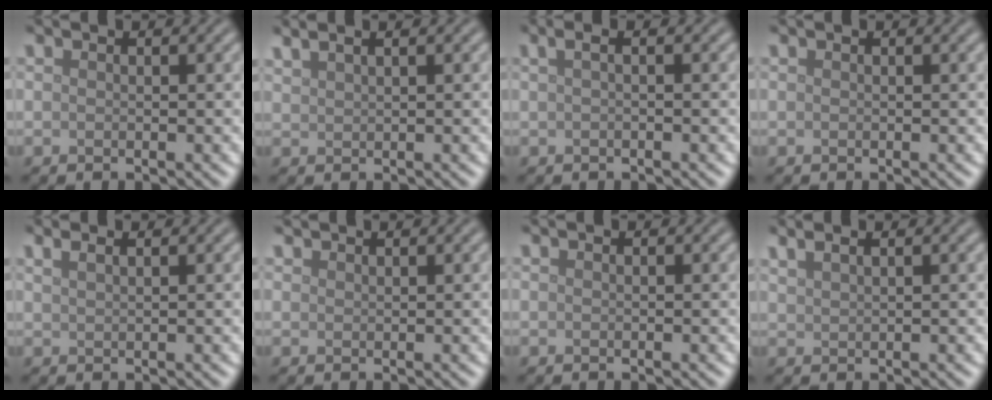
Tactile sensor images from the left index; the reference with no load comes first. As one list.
[{"total": 2.4, "force": [1.9, 0.7, 1.3], "torque": [-0.015, 0.008, 0.021]}, {"total": 1.4, "force": [0.3, 0.4, 1.3], "torque": [-0.025, 0.004, -0.002]}, {"total": 0.0}, {"total": 2.0, "force": [1.4, 0.8, 1.2], "torque": [-0.008, 0.002, 0.008]}, {"total": 0.9, "force": [0.9, 0.1, 0.1], "torque": [-0.001, 0.001, 0.019]}, {"total": 0.0}, {"total": 2.4, "force": [1.8, 0.9, 1.4], "torque": [-0.011, 0.008, 0.015]}]